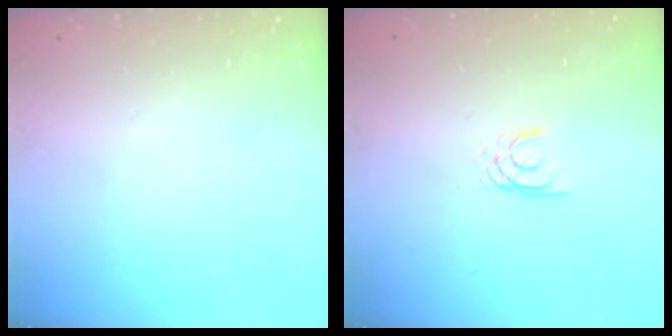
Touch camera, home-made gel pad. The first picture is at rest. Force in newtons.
{"total": 2.4, "press": 2.4, "slide": 0.1}